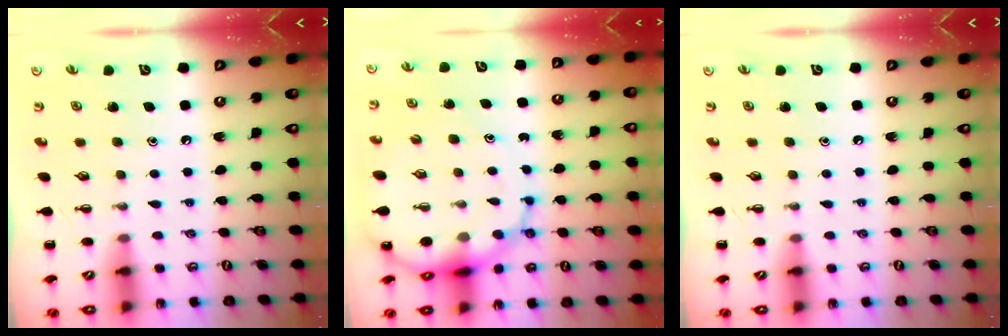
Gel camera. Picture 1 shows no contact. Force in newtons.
{"total": 12.4, "press": 12.0, "slide": 3.4}
{"total": 0.0}